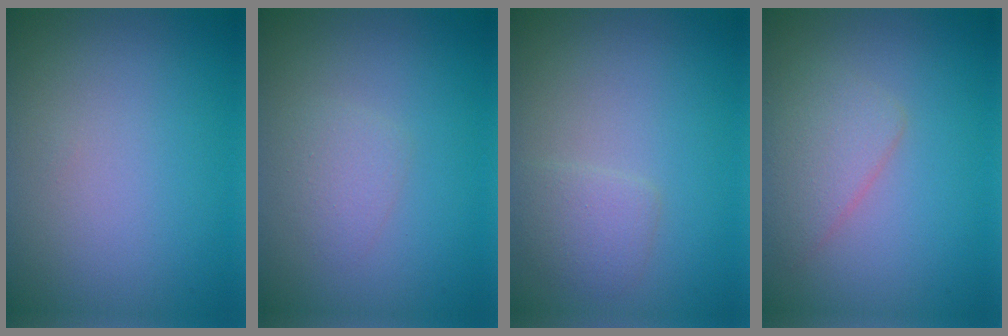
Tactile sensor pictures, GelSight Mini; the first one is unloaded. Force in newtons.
{"total": 1.4, "press": 1.4, "slide": 0.1}
{"total": 1.7, "press": 1.7, "slide": 0.0}
{"total": 2.6, "press": 2.6, "slide": 0.1}